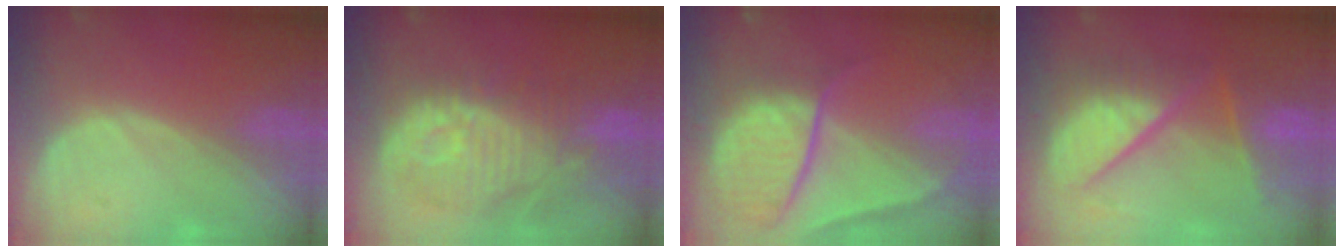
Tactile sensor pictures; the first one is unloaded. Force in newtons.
{"total": 11.9, "press": 10.8, "slide": 4.9}
{"total": 10.7, "press": 8.9, "slide": 5.9}
{"total": 10.4, "press": 10.3, "slide": 1.3}